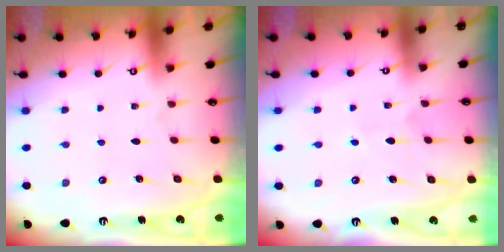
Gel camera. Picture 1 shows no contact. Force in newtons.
{"total": 3.7, "press": 3.7, "slide": 0.3}